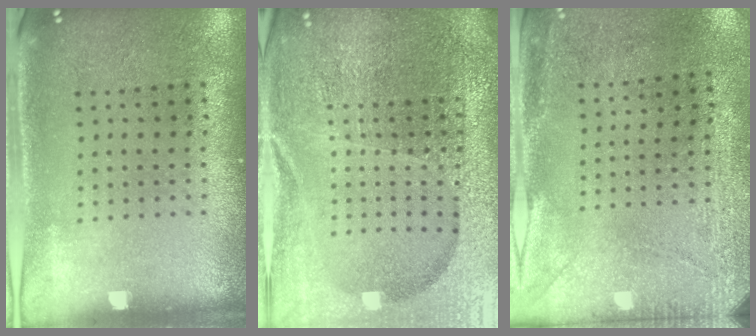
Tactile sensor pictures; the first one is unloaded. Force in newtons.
{"total": 6.1, "press": 5.4, "slide": 2.9}
{"total": 3.0, "press": 2.3, "slide": 1.8}